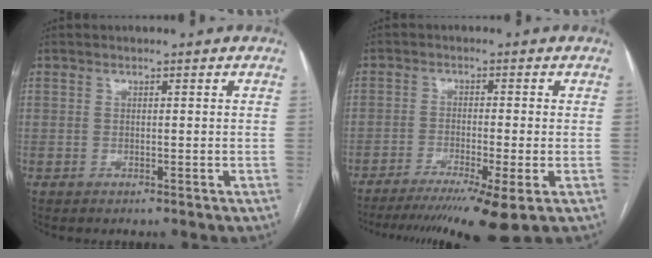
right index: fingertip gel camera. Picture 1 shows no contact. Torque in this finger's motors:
{"motor_torque": [0.91, -0.83, 0.35, 0.10]}